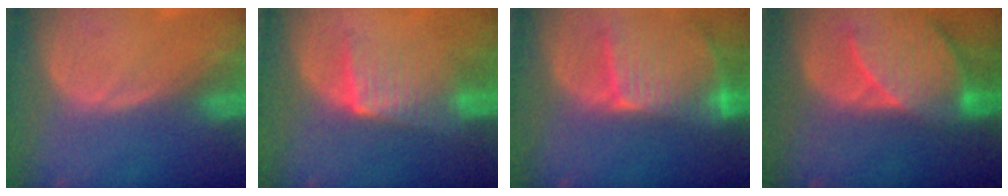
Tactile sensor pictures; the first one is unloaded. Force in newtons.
{"total": 6.7, "press": 5.9, "slide": 3.2}
{"total": 9.6, "press": 8.4, "slide": 4.5}
{"total": 9.3, "press": 8.6, "slide": 3.6}